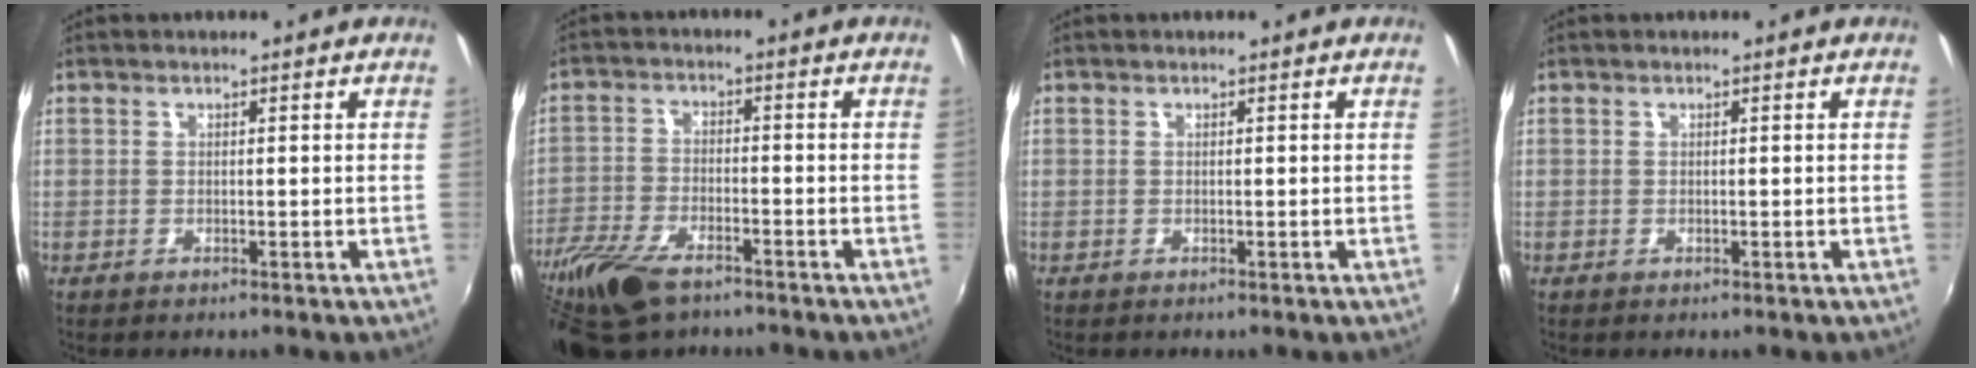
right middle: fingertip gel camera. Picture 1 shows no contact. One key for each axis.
{"total": 14.2, "fx": -9.9, "fy": 6.0, "fz": 8.3, "tx": -0.204, "ty": -0.038, "tz": -0.192}
{"total": 0.0}
{"total": 0.0}